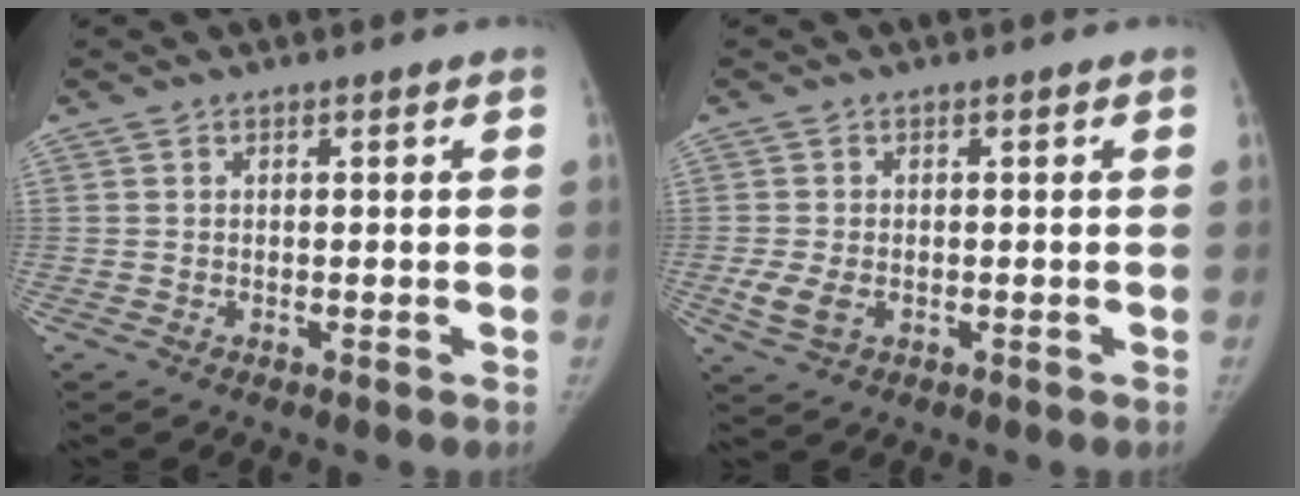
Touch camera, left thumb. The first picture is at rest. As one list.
[{"total": 4.0, "force": [-0.9, 2.6, 2.9], "torque": [-0.070, -0.008, -0.012]}]